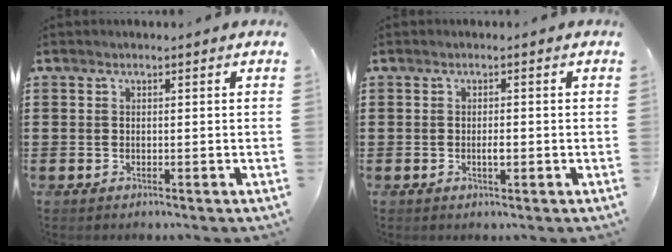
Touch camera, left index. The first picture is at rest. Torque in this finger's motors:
{"motor_torque": [0.34, 0.14, 0.06, 0.03]}